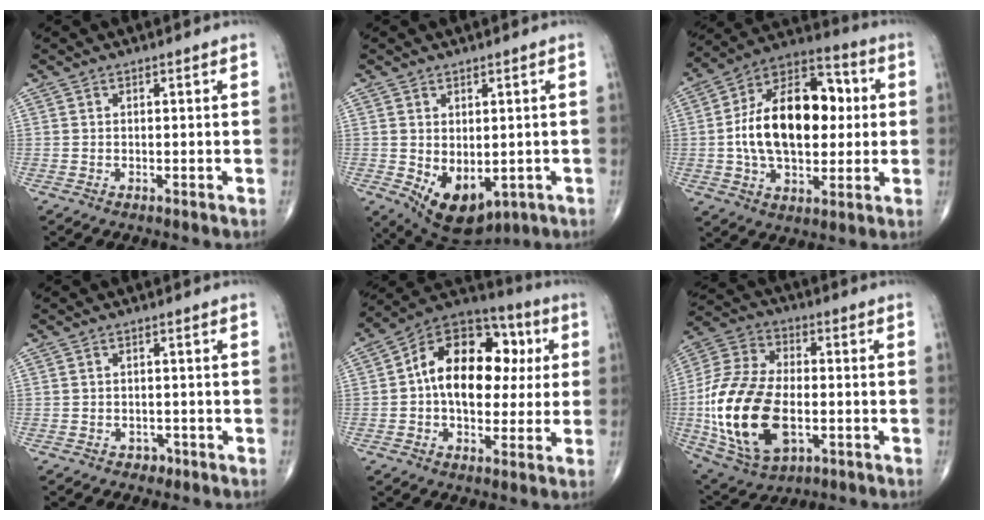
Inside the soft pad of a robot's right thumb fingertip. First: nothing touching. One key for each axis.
{"total": 10.2, "fx": -2.2, "fy": 6.2, "fz": 7.7, "tx": -0.104, "ty": -0.008, "tz": -0.008}
{"total": 21.8, "fx": 1.3, "fy": 13.0, "fz": 17.5, "tx": -0.264, "ty": 0.026, "tz": 0.019}
{"total": 1.8, "fx": -1.0, "fy": 1.4, "fz": 0.5, "tx": 0.000, "ty": 0.005, "tz": -0.014}
{"total": 19.5, "fx": 2.1, "fy": 12.6, "fz": 14.7, "tx": -0.188, "ty": 0.029, "tz": 0.024}
{"total": 22.8, "fx": -3.9, "fy": 13.3, "fz": 18.2, "tx": -0.367, "ty": 0.004, "tz": -0.060}